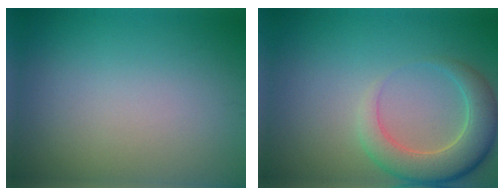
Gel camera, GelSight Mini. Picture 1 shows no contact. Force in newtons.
{"total": 5.3, "press": 5.3, "slide": 0.6}